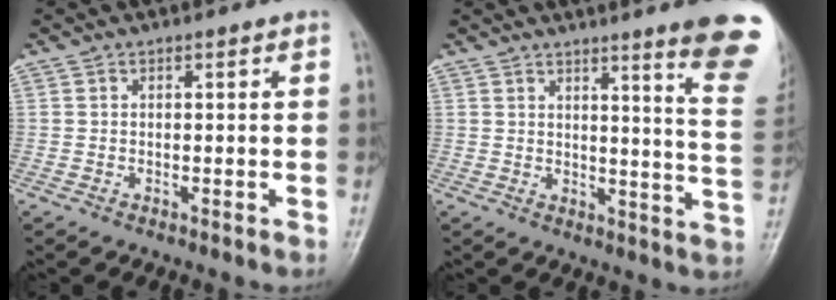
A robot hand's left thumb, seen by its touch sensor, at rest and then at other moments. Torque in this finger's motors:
{"motor_torque": [2.93, 1.32, 1.37, -1.40, 0.31]}